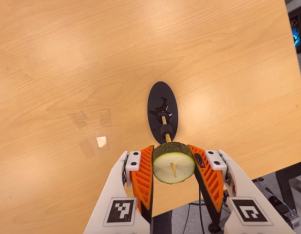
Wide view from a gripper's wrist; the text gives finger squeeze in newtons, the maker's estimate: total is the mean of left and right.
{"total": 12.5, "left": 11.8, "right": 13.1}